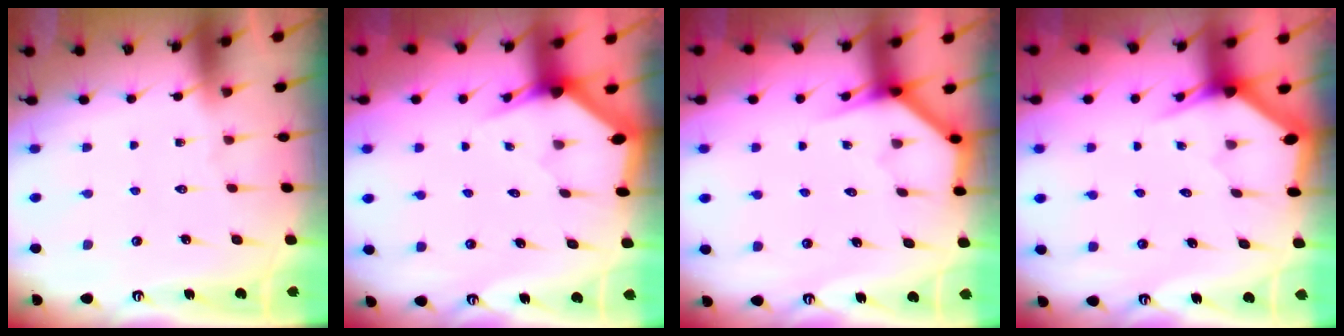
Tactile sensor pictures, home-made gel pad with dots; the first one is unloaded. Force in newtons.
{"total": 2.9, "press": 2.9, "slide": 0.1}
{"total": 3.9, "press": 3.9, "slide": 0.3}
{"total": 3.1, "press": 3.1, "slide": 0.1}